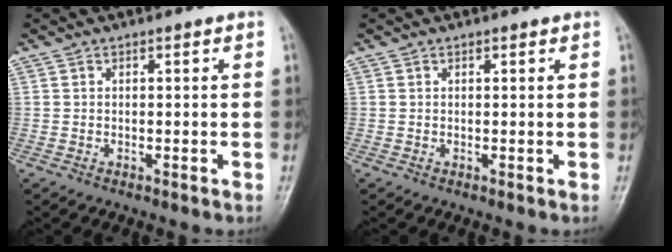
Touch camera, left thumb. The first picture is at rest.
{"total": 0.6, "force": [0.4, 0.3, 0.3], "torque": [-0.006, -0.002, 0.004]}